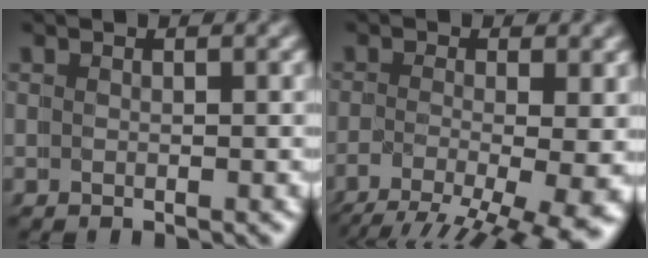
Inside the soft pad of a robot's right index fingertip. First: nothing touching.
{"total": 7.7, "force": [-2.3, 2.5, 6.9], "torque": [-0.099, -0.030, -0.023]}